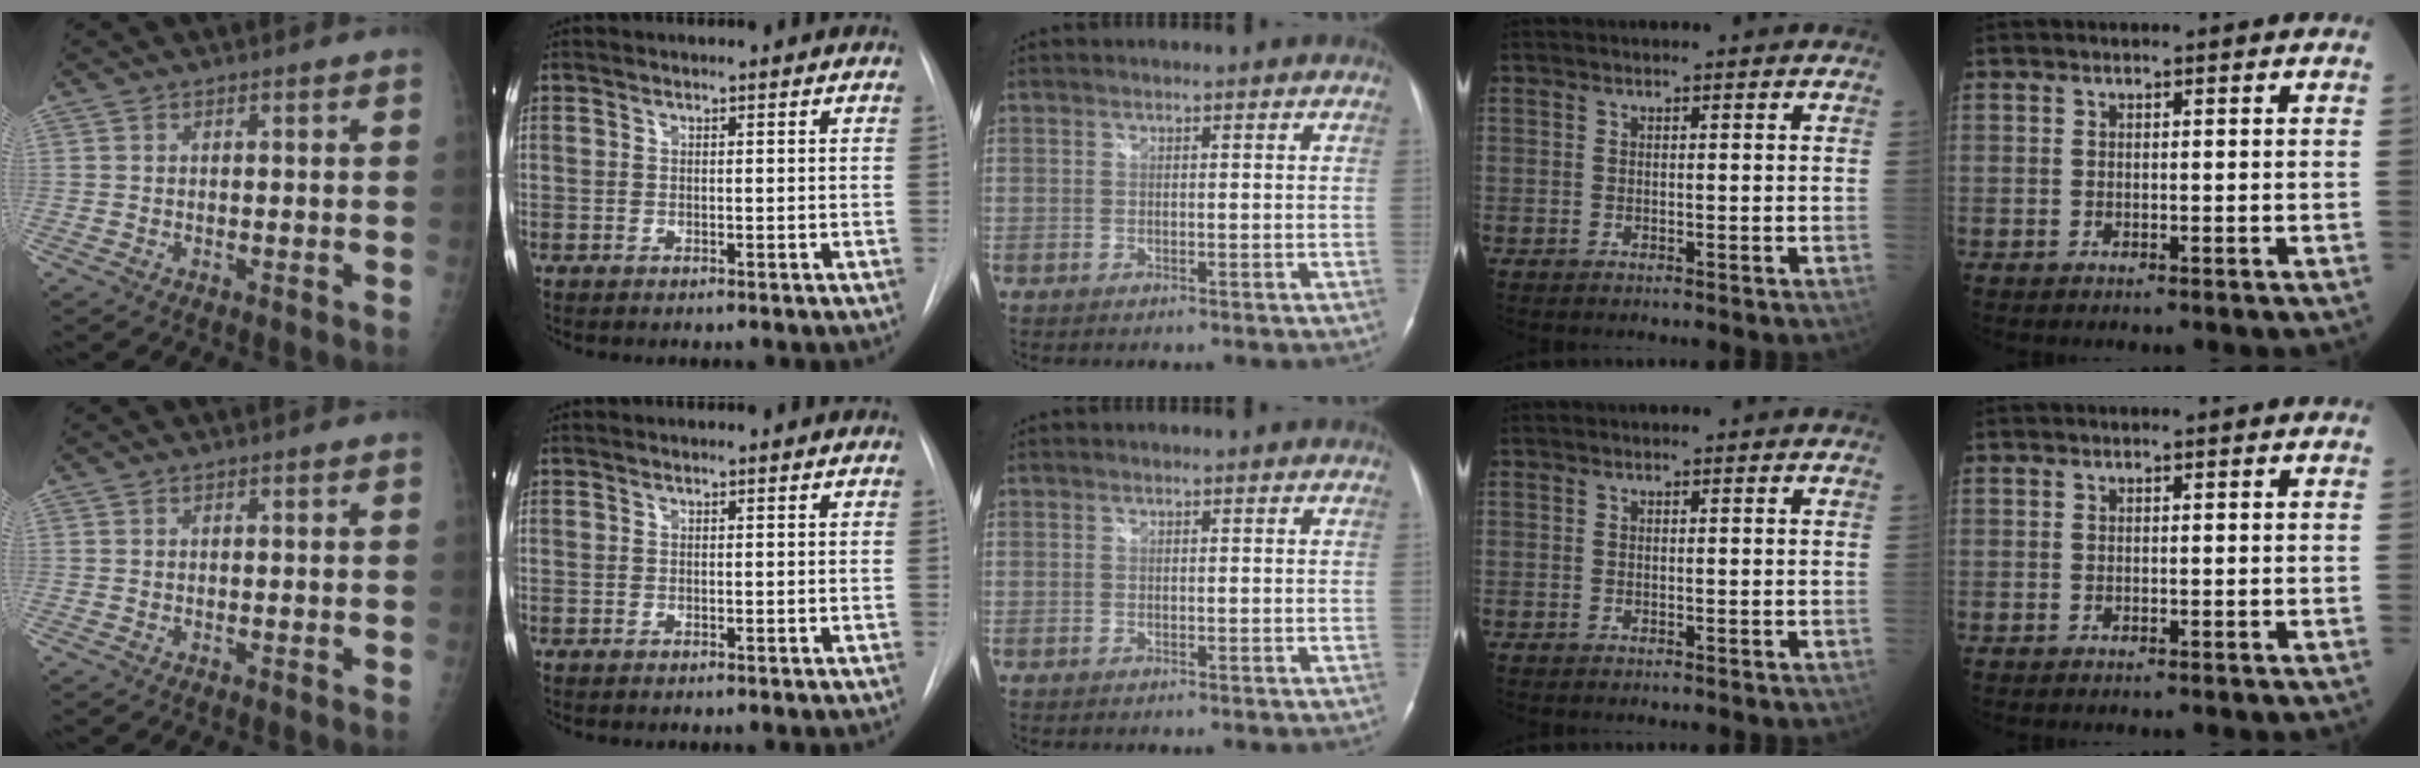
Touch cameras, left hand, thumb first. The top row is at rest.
{}